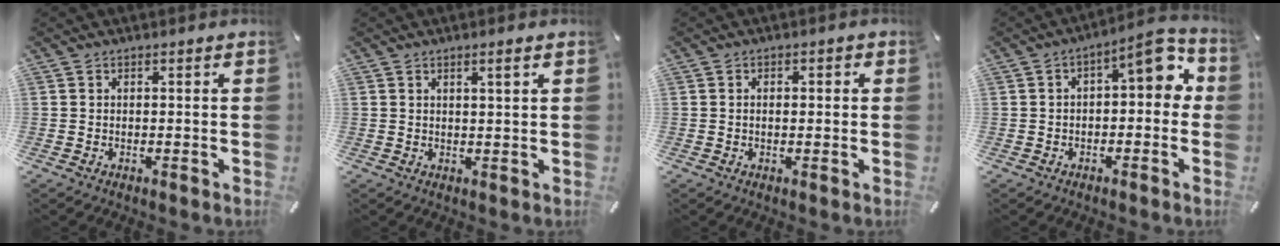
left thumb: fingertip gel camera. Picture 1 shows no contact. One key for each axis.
{"total": 2.1, "fx": 1.2, "fy": 0.0, "fz": 1.7, "tx": -0.035, "ty": 0.000, "tz": 0.020}
{"total": 1.7, "fx": -0.2, "fy": 1.1, "fz": 1.4, "tx": -0.019, "ty": 0.001, "tz": -0.007}
{"total": 7.2, "fx": 1.9, "fy": 3.5, "fz": 6.0, "tx": -0.079, "ty": -0.017, "tz": 0.022}